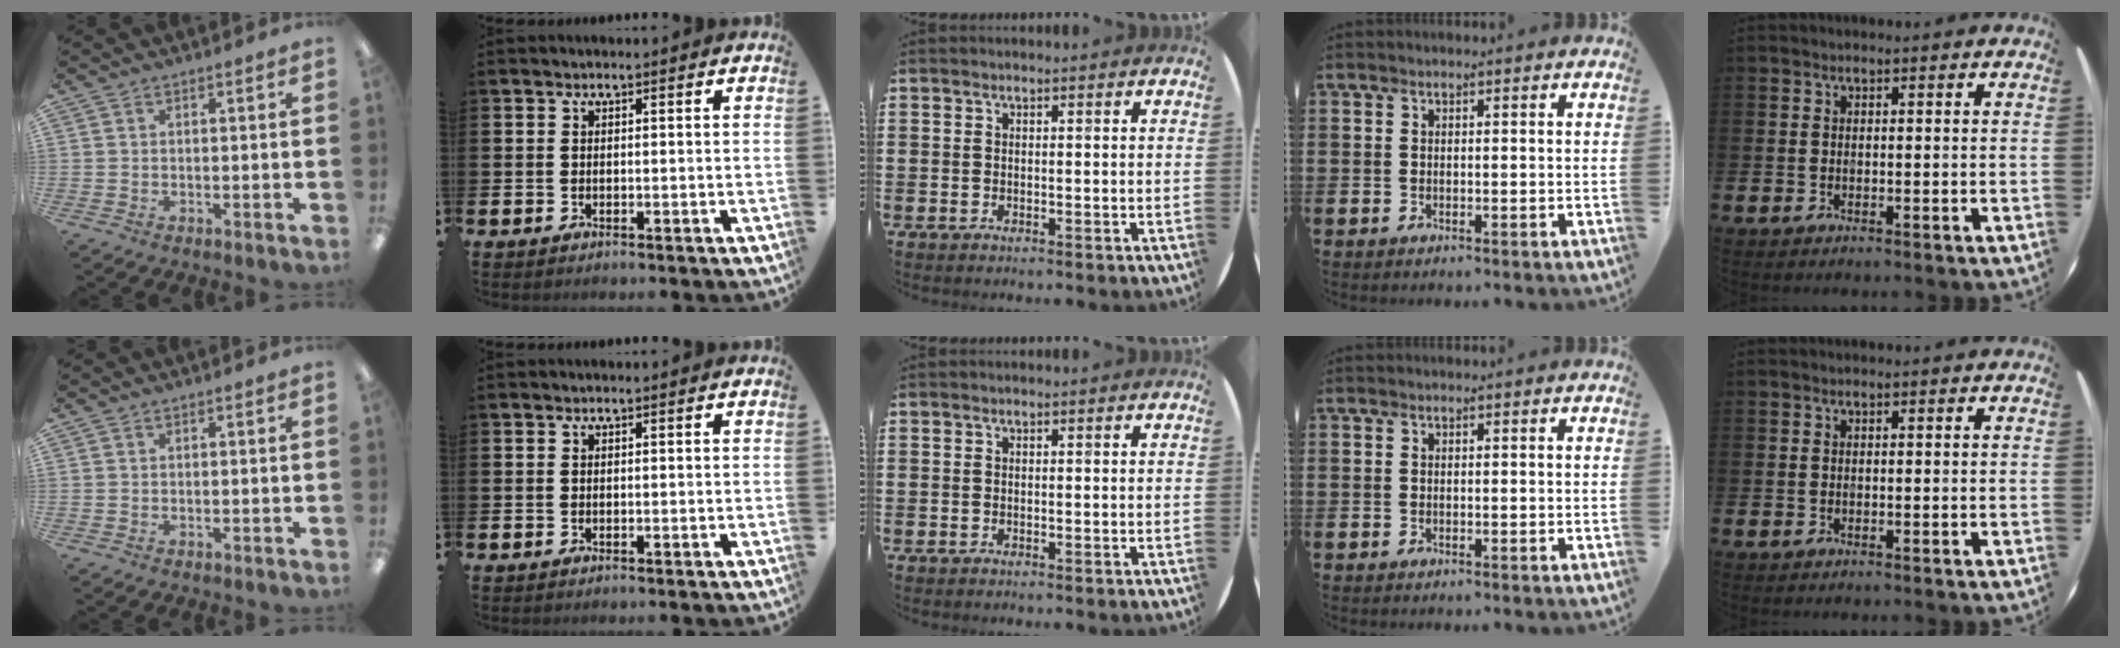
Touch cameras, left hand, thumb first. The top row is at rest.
{}